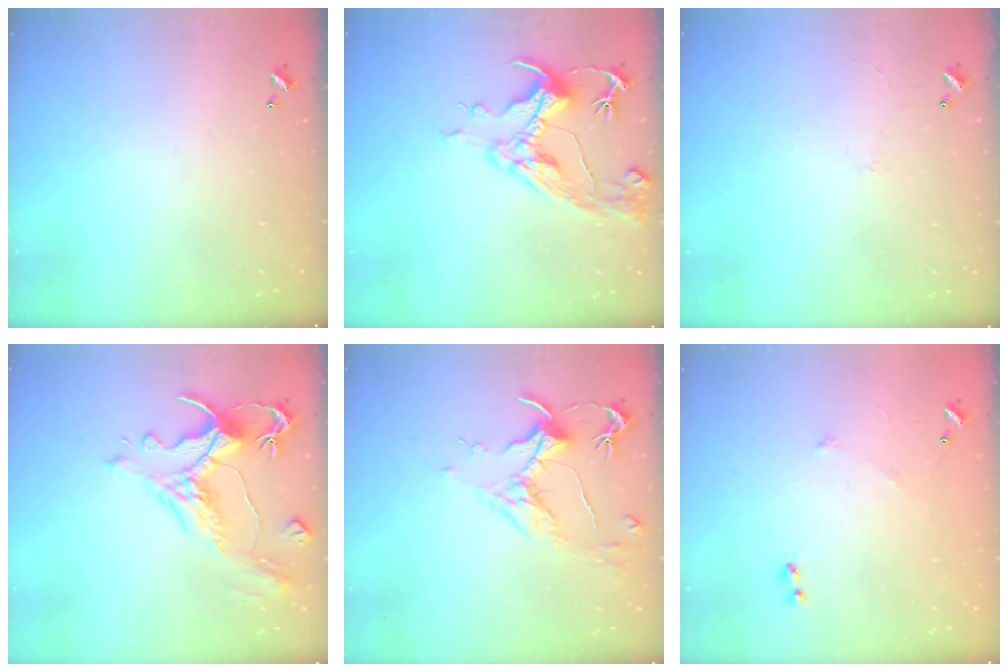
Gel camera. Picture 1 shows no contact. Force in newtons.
{"total": 8.7, "press": 8.5, "slide": 1.4}
{"total": 1.8, "press": 1.7, "slide": 0.4}
{"total": 1.8, "press": 0.9, "slide": 1.5}
{"total": 1.6, "press": 1.4, "slide": 0.9}
{"total": 5.7, "press": 5.7, "slide": 0.8}